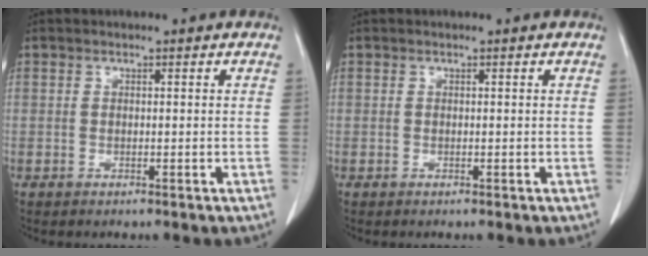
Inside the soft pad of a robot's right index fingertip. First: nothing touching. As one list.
[{"total": 0.0}]